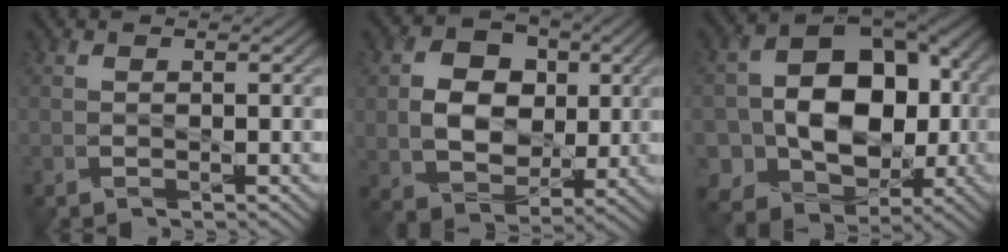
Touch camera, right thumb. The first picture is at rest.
{"total": 8.4, "force": [1.0, 6.6, 5.0], "torque": [-0.110, 0.001, 0.008]}
{"total": 15.4, "force": [-1.4, 11.7, 9.9], "torque": [-0.165, -0.010, -0.026]}